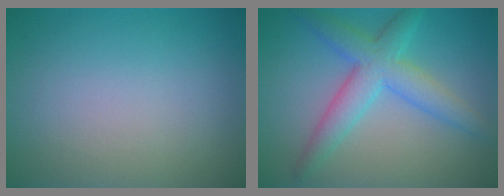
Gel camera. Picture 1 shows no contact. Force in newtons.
{"total": 5.1, "press": 5.1, "slide": 0.1}